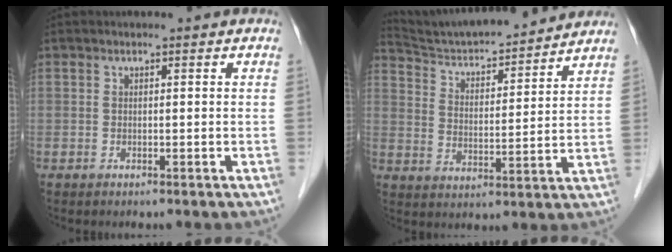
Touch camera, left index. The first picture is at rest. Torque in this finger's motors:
{"motor_torque": [-0.41, -0.82, 0.20, 0.05]}